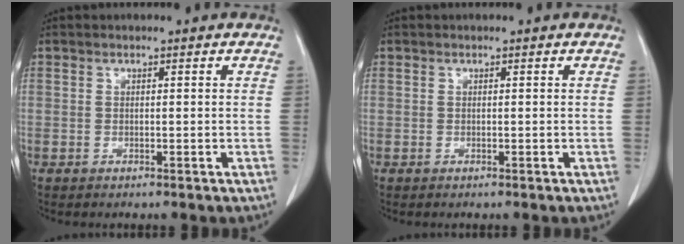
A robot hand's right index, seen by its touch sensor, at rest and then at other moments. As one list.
[{"total": 0.0}]